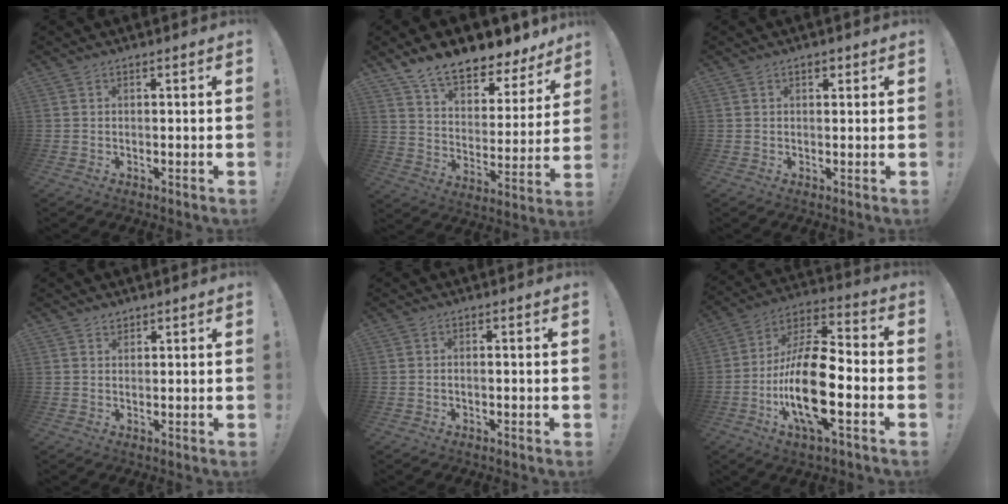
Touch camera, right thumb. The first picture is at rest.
{"total": 13.1, "force": [11.3, 4.4, 4.9], "torque": [-0.093, -0.092, 0.199]}
{"total": 1.7, "force": [0.9, 1.1, 0.9], "torque": [-0.011, 0.000, 0.014]}
{"total": 2.2, "force": [1.8, 1.2, 0.0], "torque": [0.012, -0.012, 0.031]}
{"total": 0.8, "force": [-0.5, 0.1, 0.5], "torque": [-0.015, 0.002, -0.009]}
{"total": 20.3, "force": [-4.9, 8.0, 18.0], "torque": [-0.346, 0.018, -0.085]}